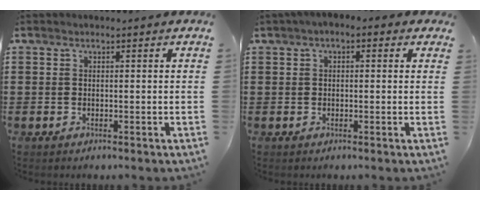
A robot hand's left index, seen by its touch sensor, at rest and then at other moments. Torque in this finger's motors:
{"motor_torque": [2.14, 0.00, 0.26, 0.21]}